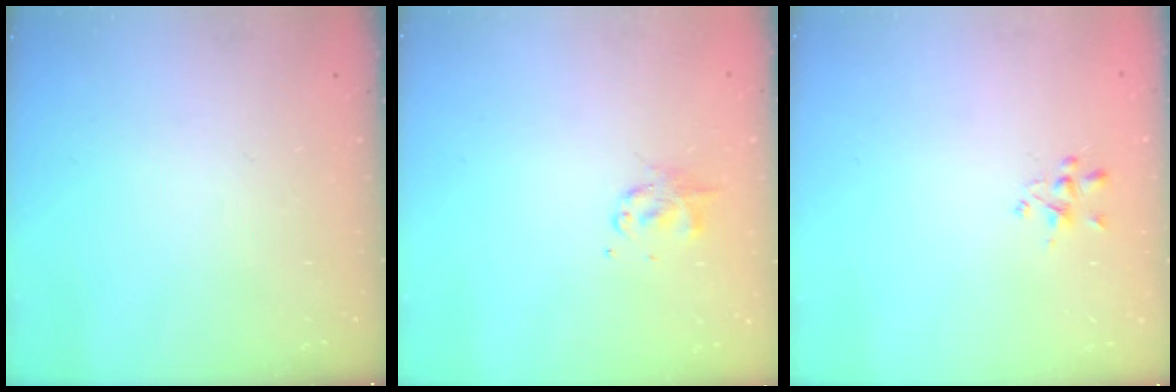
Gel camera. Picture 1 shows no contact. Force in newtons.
{"total": 2.8, "press": 2.7, "slide": 0.6}
{"total": 1.8, "press": 1.7, "slide": 0.7}